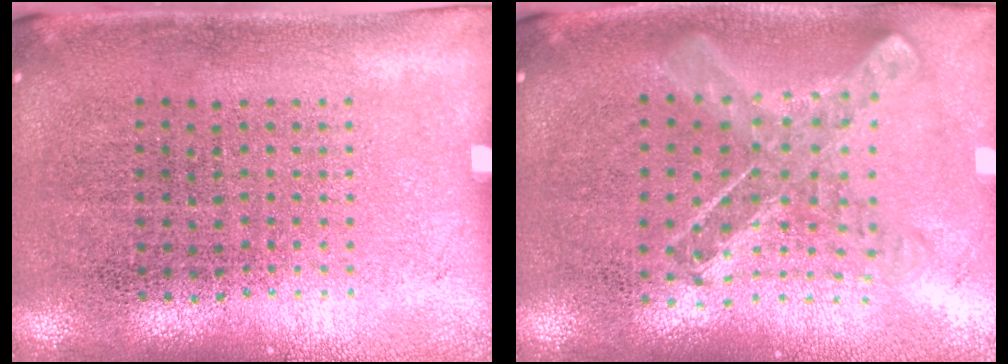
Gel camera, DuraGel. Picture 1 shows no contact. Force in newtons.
{"total": 0.9, "press": 0.9, "slide": 0.1}